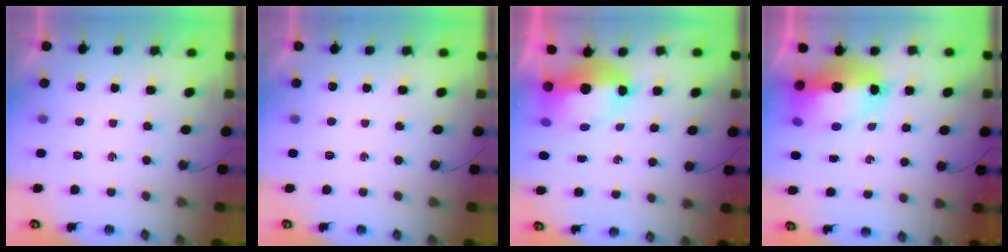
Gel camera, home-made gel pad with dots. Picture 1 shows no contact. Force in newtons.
{"total": 0.0}
{"total": 9.7, "press": 9.6, "slide": 1.0}
{"total": 15.0, "press": 14.9, "slide": 1.3}